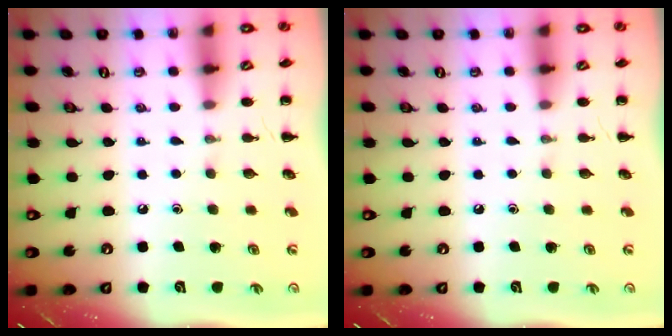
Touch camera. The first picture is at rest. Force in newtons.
{"total": 0.0}